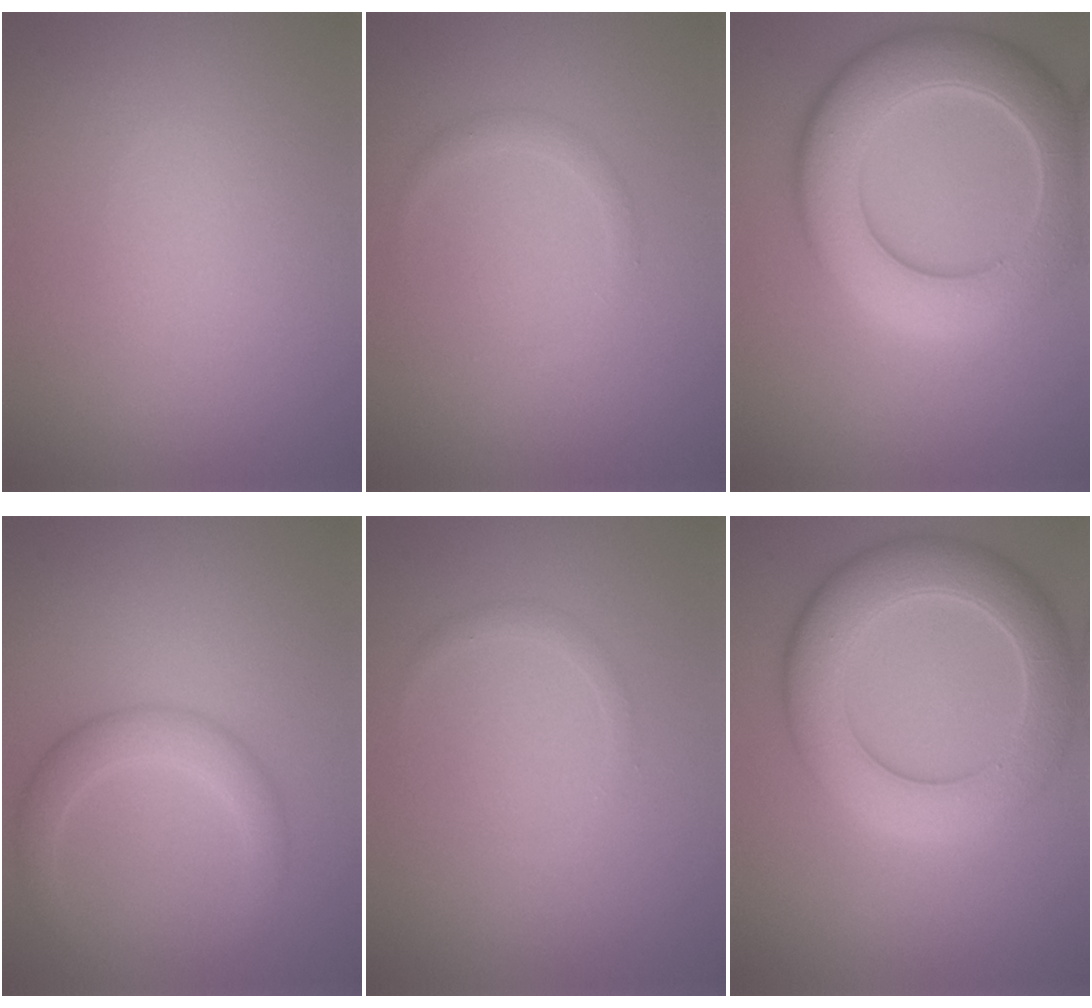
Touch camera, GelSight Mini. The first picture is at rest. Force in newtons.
{"total": 1.0, "press": 1.0, "slide": 0.1}
{"total": 8.7, "press": 8.7, "slide": 0.5}
{"total": 2.9, "press": 2.9, "slide": 0.1}
{"total": 0.8, "press": 0.8, "slide": 0.2}
{"total": 7.4, "press": 7.4, "slide": 0.5}